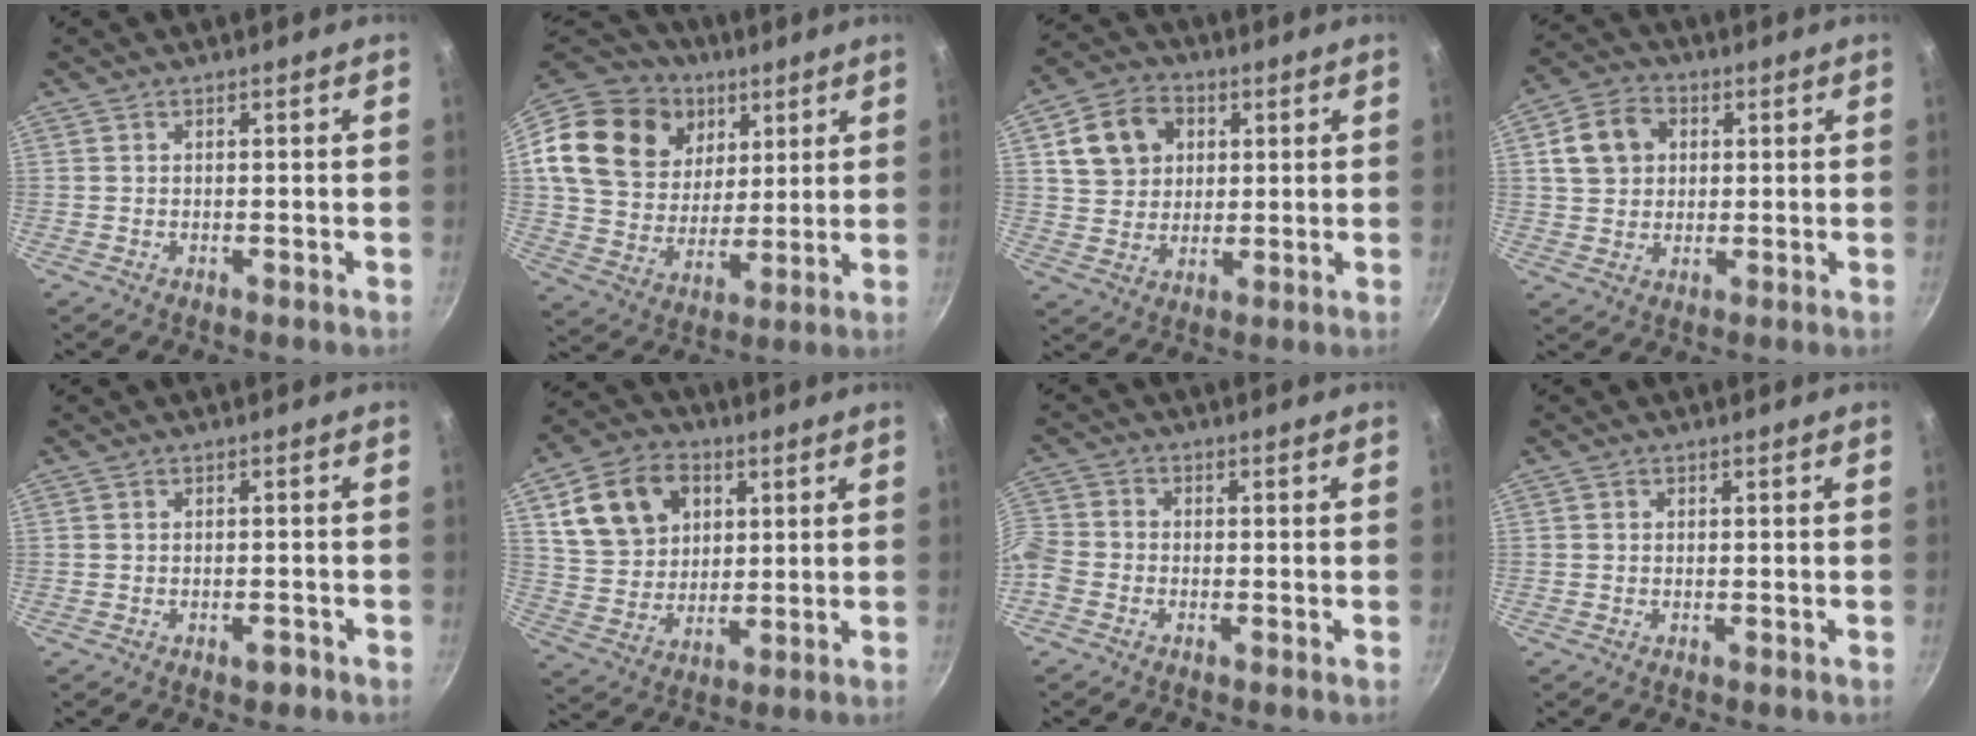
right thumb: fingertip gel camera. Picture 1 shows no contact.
{"total": 24.1, "force": [9.8, 18.1, 12.4], "torque": [-0.214, -0.008, 0.182]}
{"total": 11.3, "force": [3.4, 9.3, 5.4], "torque": [-0.073, 0.007, 0.056]}
{"total": 9.5, "force": [2.4, 7.7, 4.9], "torque": [-0.067, 0.013, 0.034]}
{"total": 1.9, "force": [-1.1, 1.0, 1.1], "torque": [-0.010, 0.013, -0.011]}
{"total": 15.4, "force": [5.2, 11.9, 8.3], "torque": [-0.132, -0.004, 0.096]}
{"total": 7.7, "force": [-3.0, 6.0, 3.9], "torque": [-0.097, 0.020, -0.081]}
{"total": 0.5, "force": [0.0, 0.5, 0.2], "torque": [-0.001, 0.003, -0.001]}